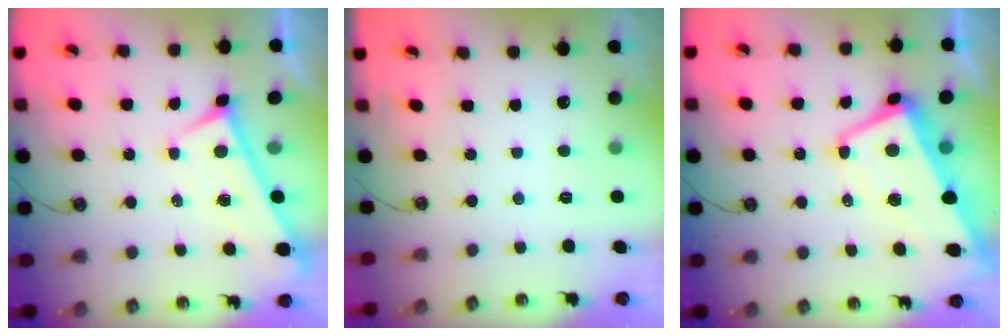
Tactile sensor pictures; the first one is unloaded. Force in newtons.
{"total": 0.0}
{"total": 2.7, "press": 2.2, "slide": 1.7}